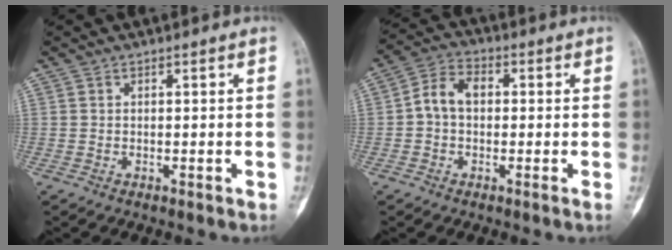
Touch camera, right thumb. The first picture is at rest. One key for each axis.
{"total": 6.3, "fx": 0.1, "fy": 4.4, "fz": 4.6, "tx": -0.080, "ty": 0.021, "tz": -0.010}